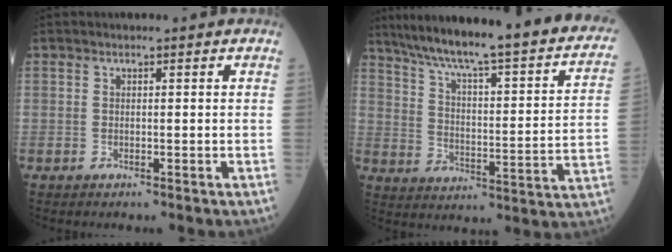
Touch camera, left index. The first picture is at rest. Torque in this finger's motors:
{"motor_torque": [0.99, -1.15, 0.43, 0.06]}